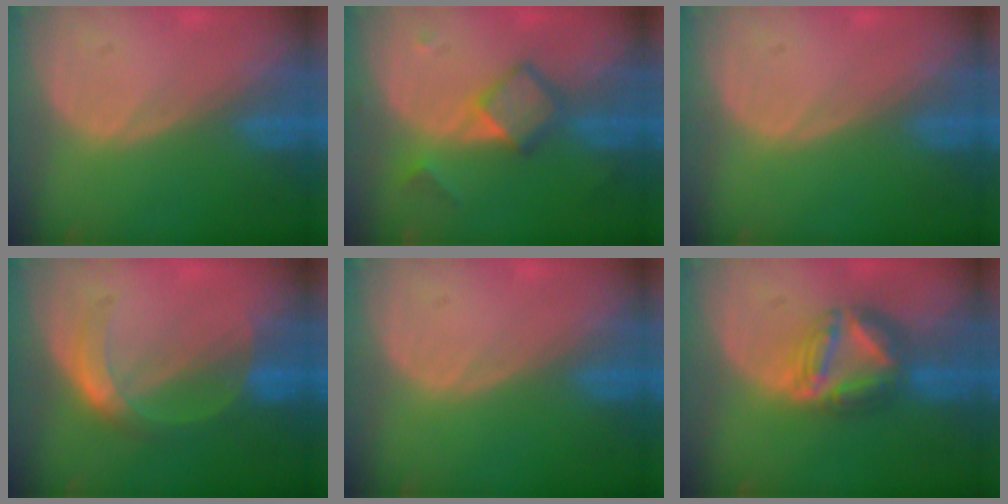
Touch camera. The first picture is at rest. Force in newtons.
{"total": 5.3, "press": 5.3, "slide": 0.1}
{"total": 0.0}
{"total": 5.9, "press": 5.1, "slide": 2.9}
{"total": 0.0}
{"total": 7.5, "press": 6.6, "slide": 3.4}